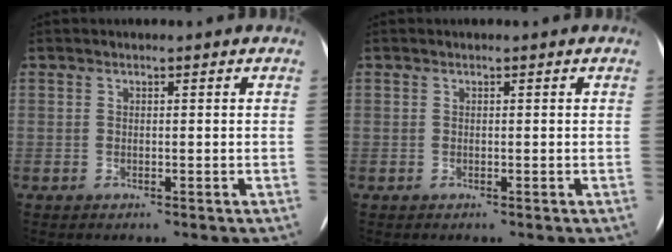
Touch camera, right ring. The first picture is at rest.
{"total": 0.0}